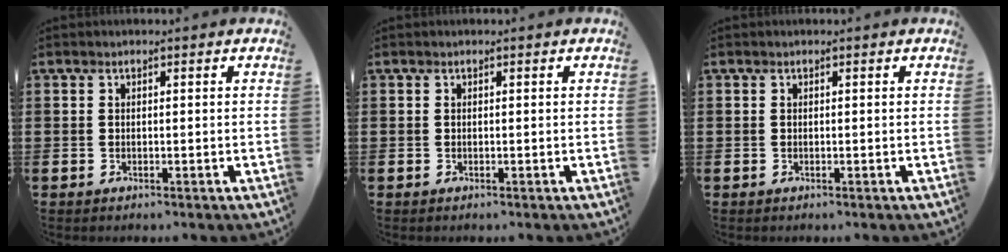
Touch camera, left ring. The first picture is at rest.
{"total": 0.0}
{"total": 0.0}